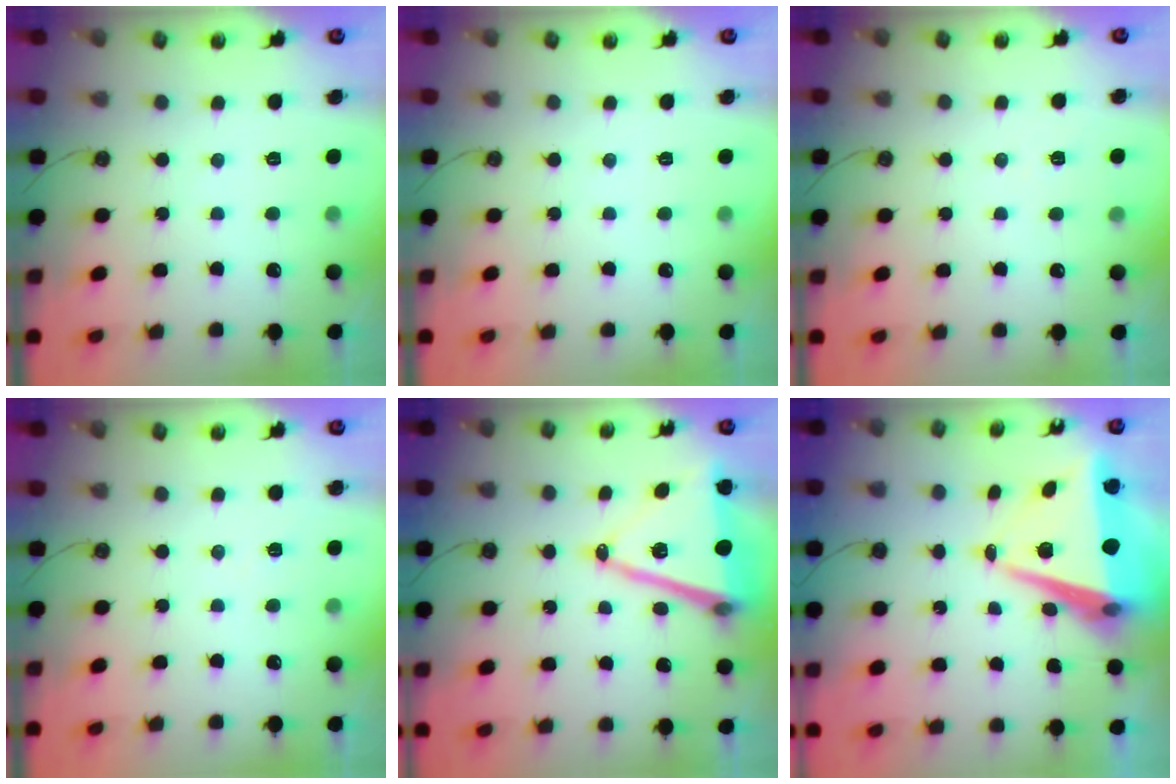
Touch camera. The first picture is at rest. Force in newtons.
{"total": 0.0}
{"total": 5.6, "press": 3.8, "slide": 4.2}
{"total": 3.3, "press": 2.8, "slide": 1.7}
{"total": 15.8, "press": 15.3, "slide": 3.9}
{"total": 11.4, "press": 10.6, "slide": 4.1}